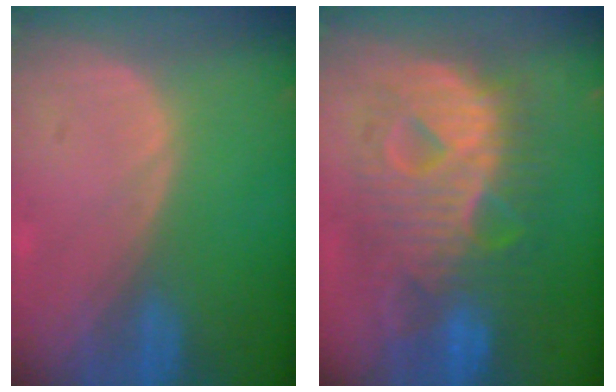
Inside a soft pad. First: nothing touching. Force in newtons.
{"total": 12.7, "press": 12.6, "slide": 1.2}